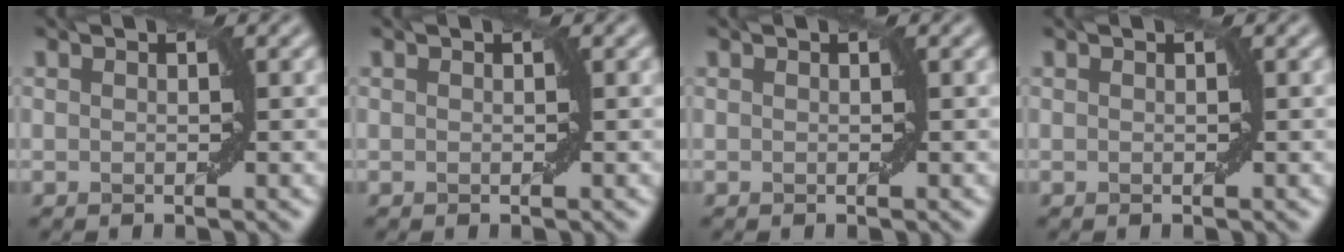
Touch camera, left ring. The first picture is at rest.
{"total": 0.0}
{"total": 0.0}
{"total": 0.0}